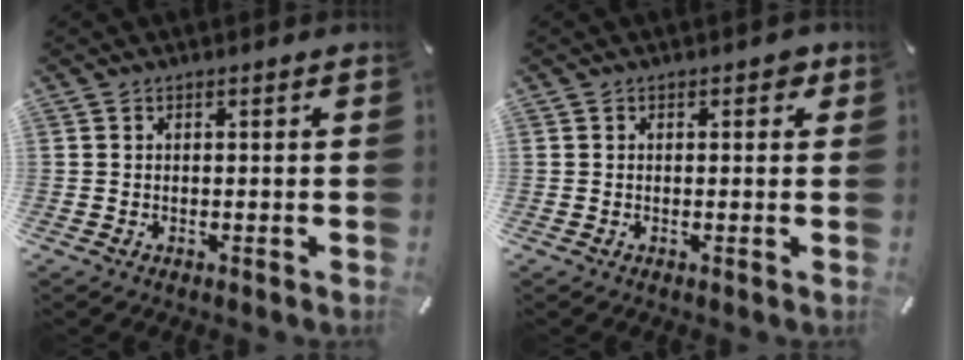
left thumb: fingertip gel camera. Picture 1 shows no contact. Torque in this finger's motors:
{"motor_torque": [0.18, 0.36, 0.02, -0.17, 0.01]}